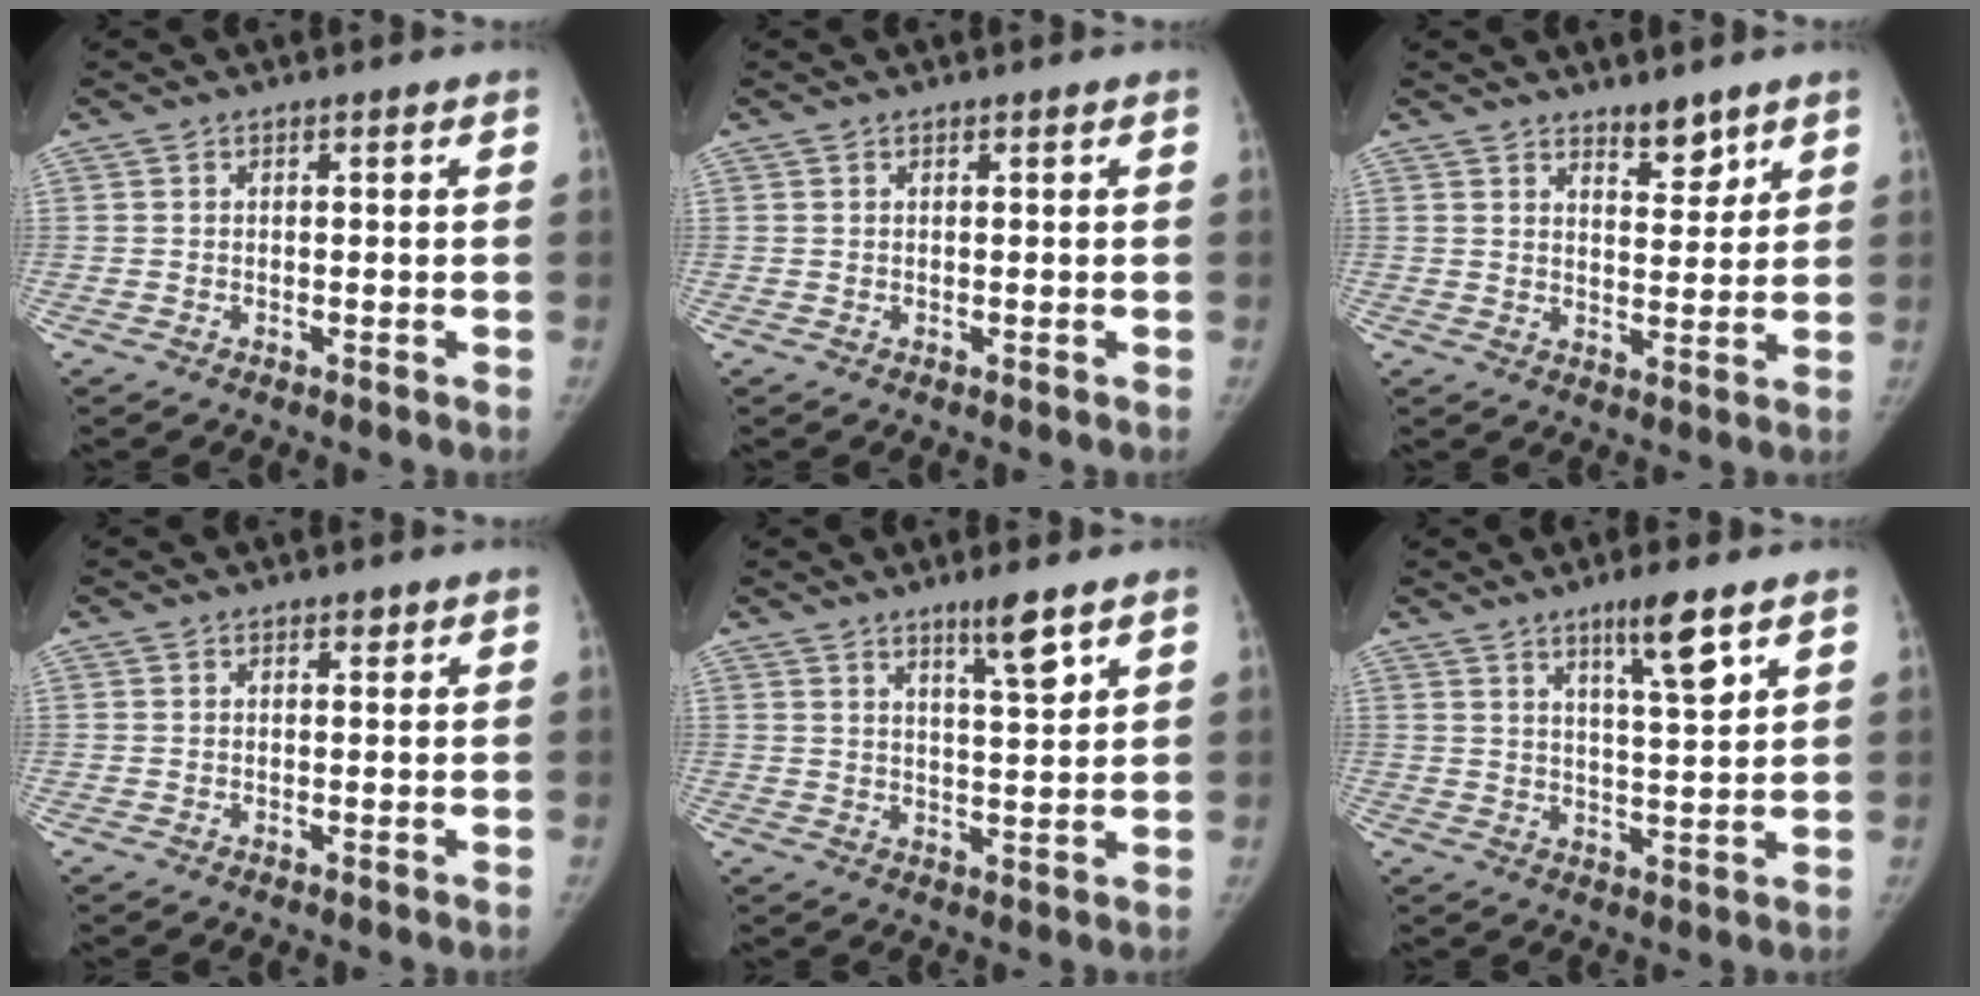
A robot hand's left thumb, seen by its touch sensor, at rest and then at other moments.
{"total": 0.0}
{"total": 4.7, "force": [3.7, 1.9, 2.2], "torque": [-0.009, -0.030, 0.060]}
{"total": 0.6, "force": [0.4, 0.4, 0.2], "torque": [0.005, -0.002, 0.005]}
{"total": 5.7, "force": [3.8, 0.5, 4.2], "torque": [-0.063, -0.028, 0.065]}
{"total": 7.6, "force": [4.6, 0.8, 5.9], "torque": [-0.095, -0.030, 0.080]}